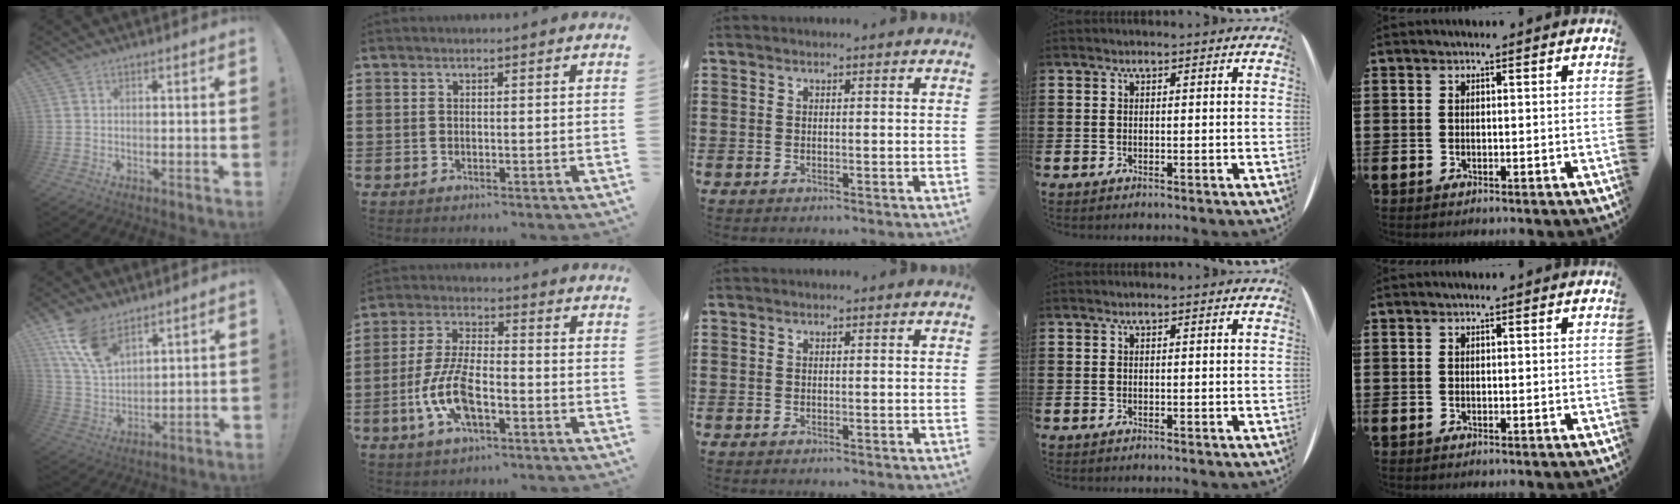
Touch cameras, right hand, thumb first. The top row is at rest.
{"thumb": {"total": 13.1, "force": [8.9, 6.7, 7.0], "torque": [-0.137, -0.040, 0.174]}, "index": {"total": 9.2, "force": [-3.1, 3.9, 7.8], "torque": [-0.183, -0.009, -0.065]}}